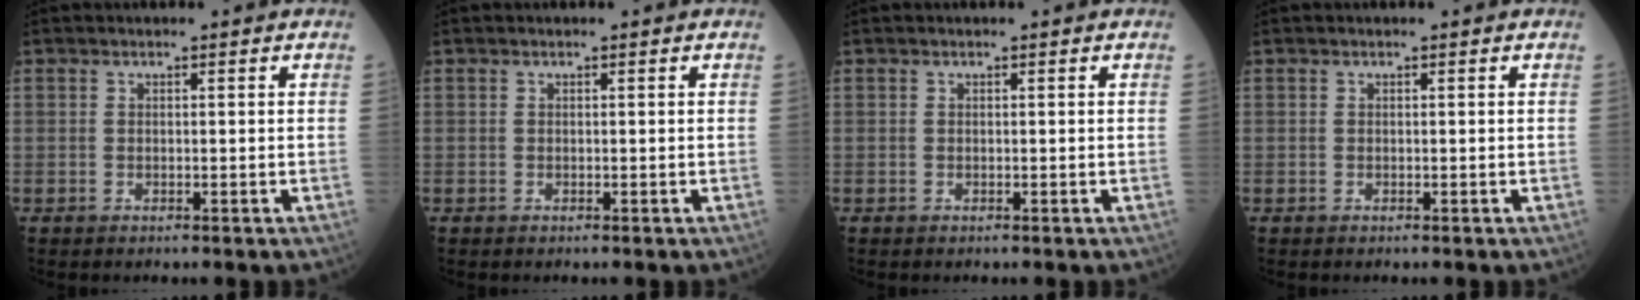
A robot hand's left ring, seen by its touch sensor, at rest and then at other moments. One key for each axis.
{"total": 0.0}
{"total": 0.0}
{"total": 0.0}